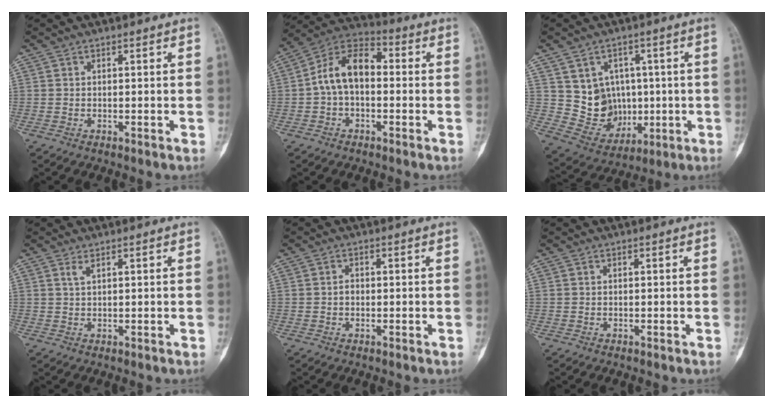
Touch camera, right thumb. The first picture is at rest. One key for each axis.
{"total": 11.1, "fx": -0.3, "fy": 7.0, "fz": 8.6, "tx": -0.143, "ty": 0.038, "tz": -0.019}
{"total": 10.7, "fx": 1.4, "fy": 9.7, "fz": 4.5, "tx": -0.025, "ty": -0.003, "tz": 0.051}
{"total": 1.3, "fx": 0.8, "fy": 0.4, "fz": 0.9, "tx": -0.020, "ty": 0.001, "tz": 0.018}
{"total": 1.3, "fx": -0.2, "fy": 1.0, "fz": 0.8, "tx": -0.009, "ty": 0.005, "tz": -0.005}
{"total": 0.0}